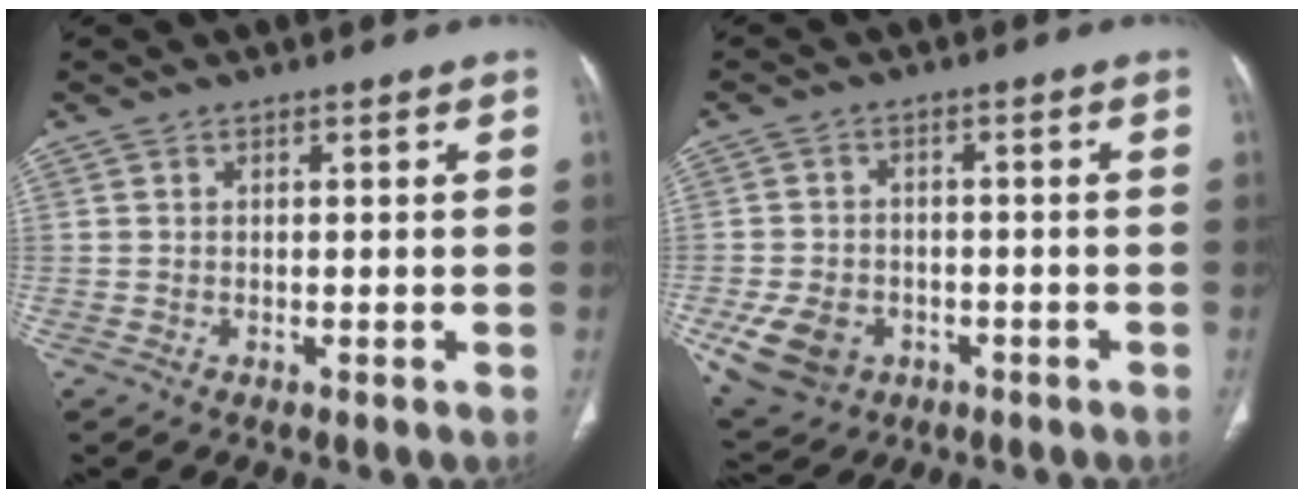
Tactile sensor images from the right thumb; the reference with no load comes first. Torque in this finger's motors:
{"motor_torque": [2.34, 2.11, 0.34, -0.75, 0.06]}